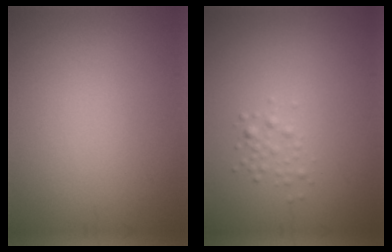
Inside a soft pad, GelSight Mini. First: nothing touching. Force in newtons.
{"total": 1.2, "press": 1.2, "slide": 0.0}